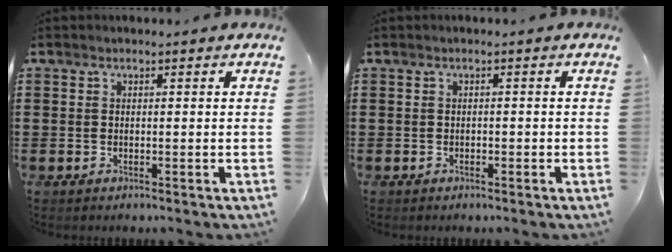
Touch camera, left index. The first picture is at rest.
{"total": 0.7, "force": [-0.5, 0.3, 0.2], "torque": [-0.008, -0.001, -0.011]}